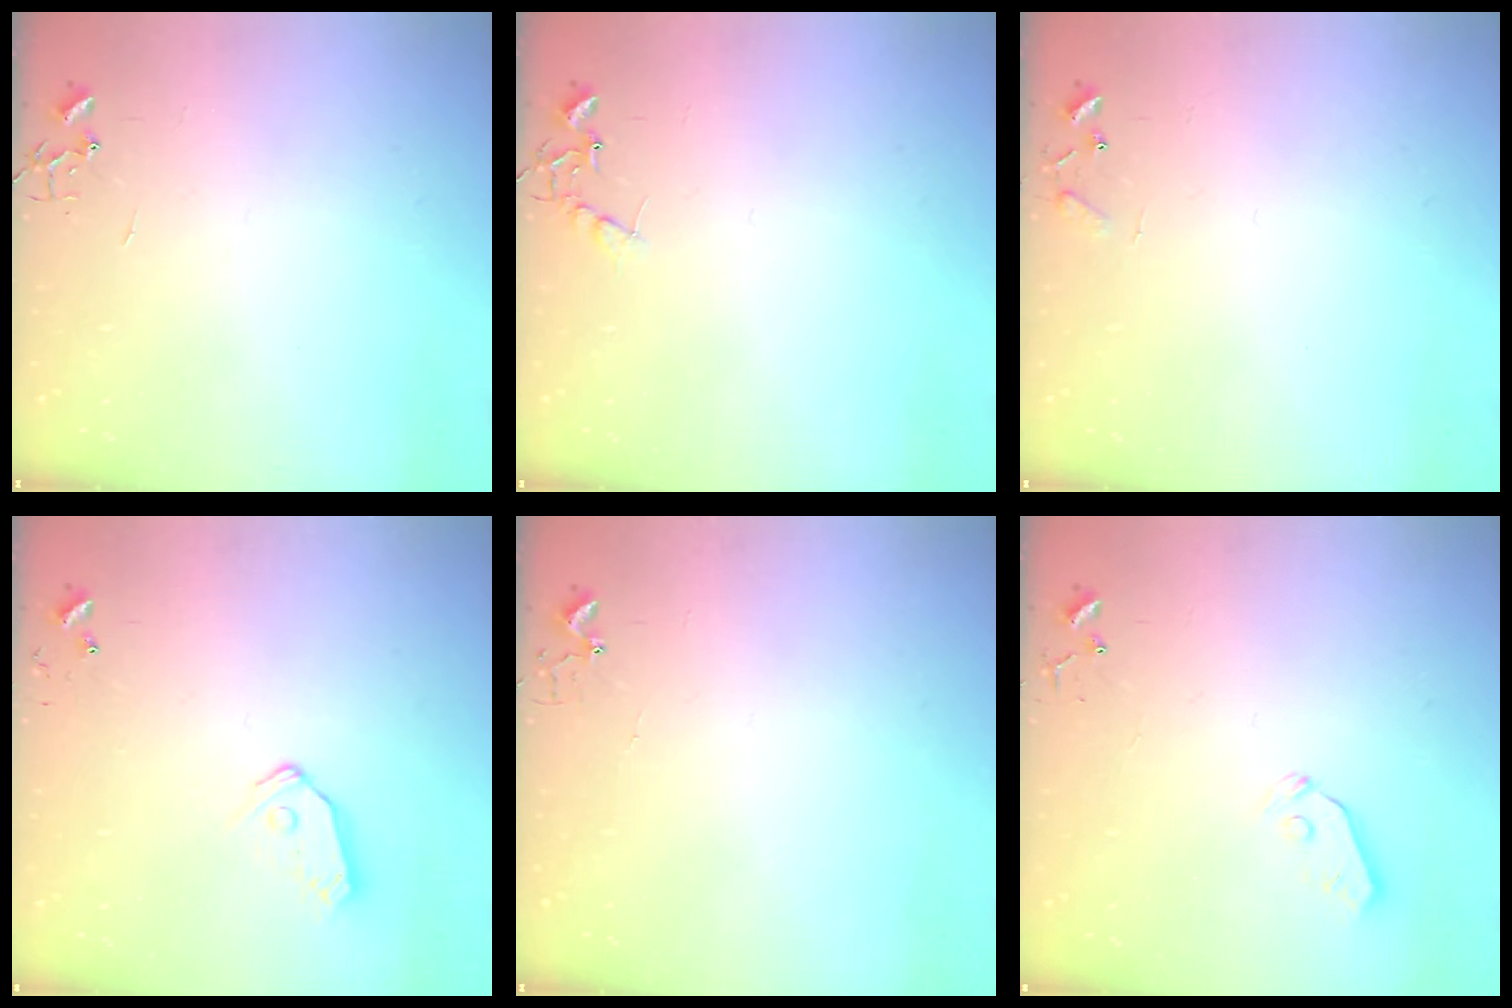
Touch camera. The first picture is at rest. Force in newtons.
{"total": 6.8, "press": 6.8, "slide": 0.3}
{"total": 5.8, "press": 5.8, "slide": 0.5}
{"total": 8.1, "press": 8.1, "slide": 0.7}
{"total": 4.2, "press": 4.2, "slide": 0.4}
{"total": 3.8, "press": 3.8, "slide": 0.3}